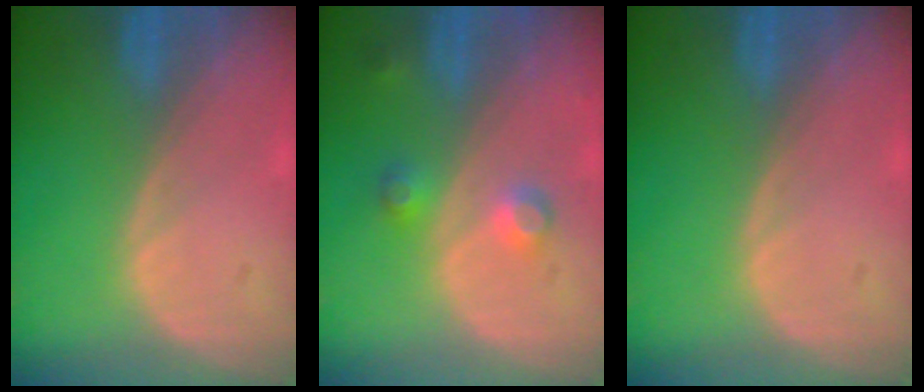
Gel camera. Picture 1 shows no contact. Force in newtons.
{"total": 3.7, "press": 3.5, "slide": 1.2}
{"total": 0.0}